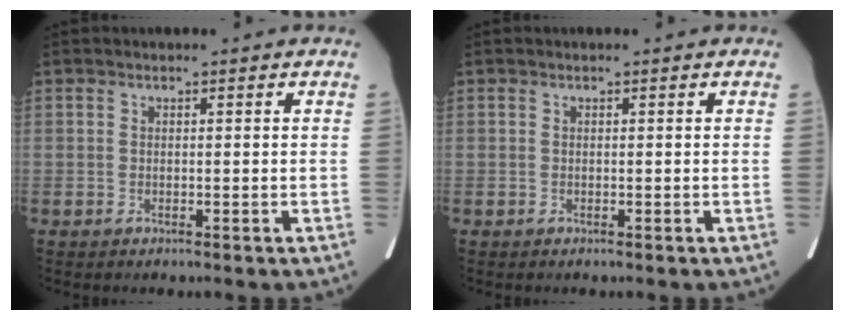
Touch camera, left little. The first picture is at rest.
{"total": 0.0}